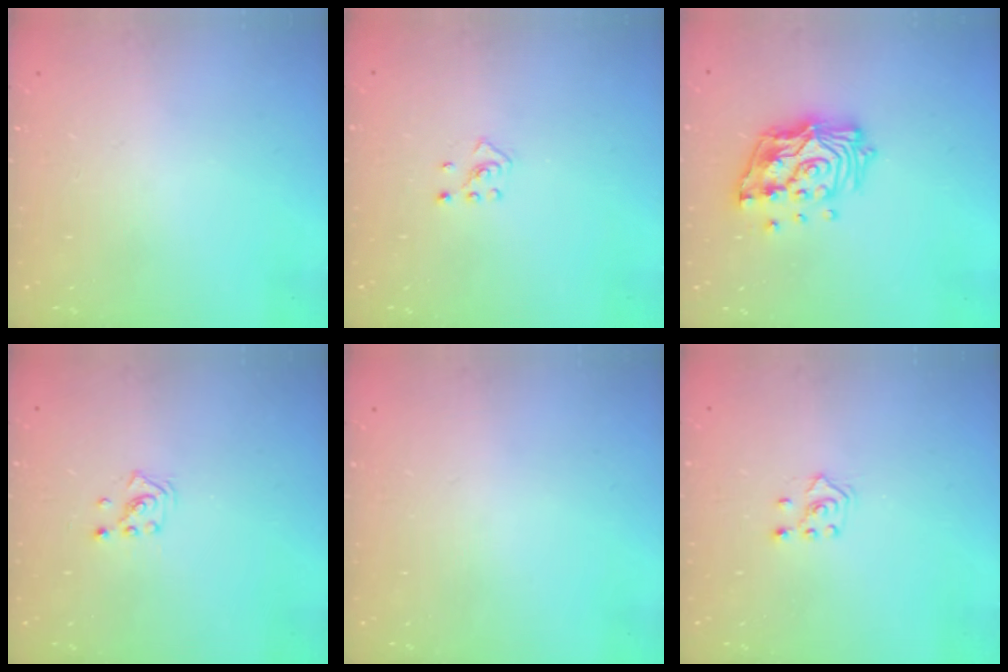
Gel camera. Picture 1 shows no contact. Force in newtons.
{"total": 2.5, "press": 2.4, "slide": 0.7}
{"total": 15.5, "press": 15.4, "slide": 1.8}
{"total": 1.4, "press": 1.4, "slide": 0.1}
{"total": 0.0}
{"total": 4.0, "press": 3.9, "slide": 1.0}